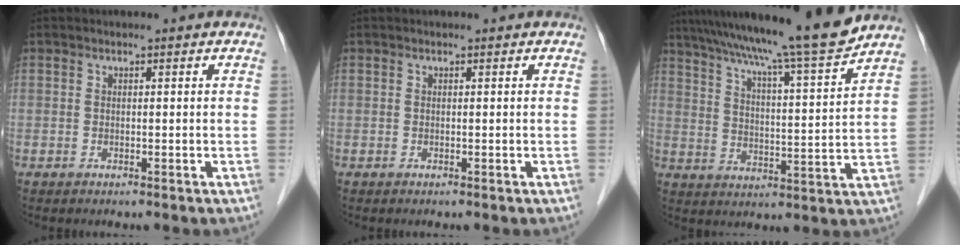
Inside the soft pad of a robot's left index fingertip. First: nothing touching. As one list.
[{"total": 0.0}, {"total": 17.1, "force": [14.6, -1.4, 8.8], "torque": [-0.144, -0.008, 0.219]}]